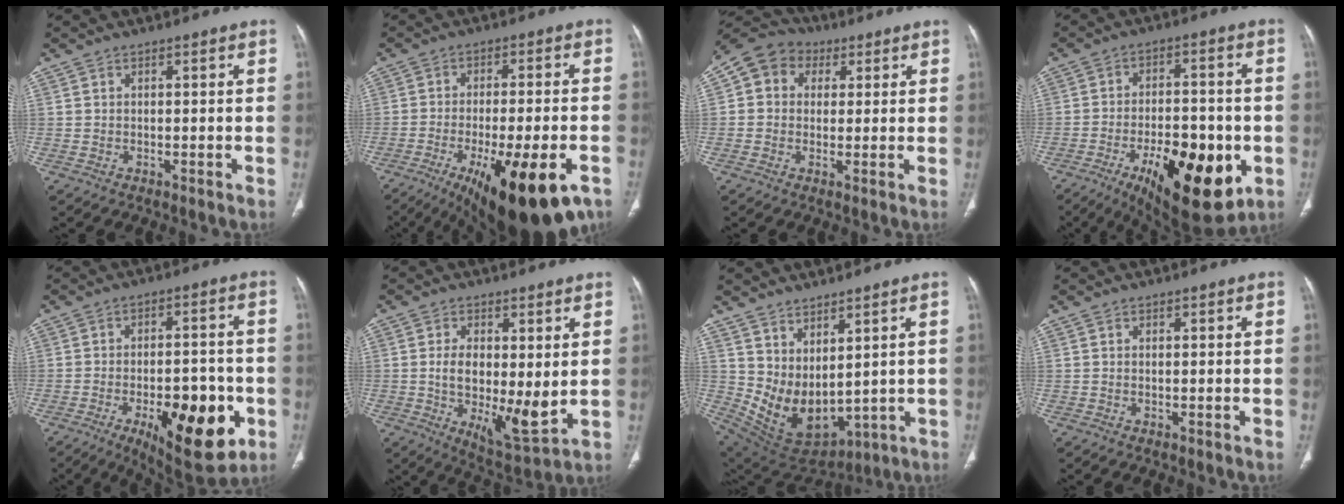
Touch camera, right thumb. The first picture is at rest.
{"total": 21.1, "force": [-10.6, 6.6, 17.0], "torque": [-0.213, 0.014, -0.151]}
{"total": 8.5, "force": [2.3, 7.4, 3.7], "torque": [-0.044, 0.017, 0.026]}
{"total": 20.2, "force": [-7.5, 8.5, 16.7], "torque": [-0.215, 0.014, -0.094]}
{"total": 18.1, "force": [-6.6, 7.7, 15.0], "torque": [-0.171, 0.019, -0.078]}
{"total": 11.5, "force": [0.3, 4.8, 10.4], "torque": [-0.159, -0.023, 0.010]}
{"total": 11.0, "force": [4.4, 6.5, 7.7], "torque": [-0.108, -0.039, 0.115]}
{"total": 0.0}